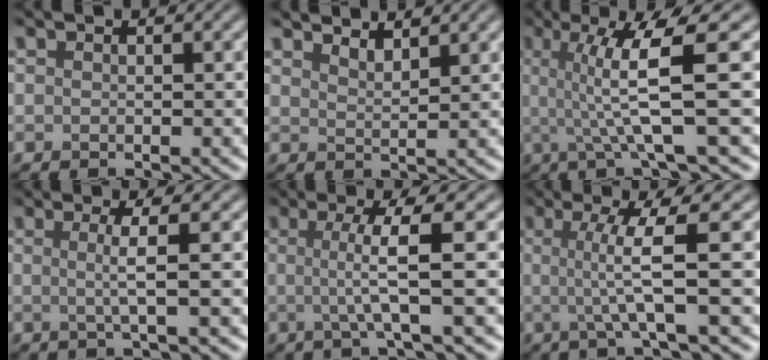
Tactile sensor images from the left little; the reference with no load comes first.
{"total": 2.8, "force": [2.5, 0.5, 0.9], "torque": [-0.004, 0.003, 0.038]}
{"total": 7.0, "force": [0.8, 1.0, 6.9], "torque": [-0.117, 0.007, 0.013]}
{"total": 2.6, "force": [0.2, 0.5, 2.6], "torque": [-0.049, 0.002, -0.006]}
{"total": 4.7, "force": [0.2, 0.7, 4.7], "torque": [-0.076, 0.002, -0.002]}
{"total": 5.1, "force": [0.2, 0.6, 5.1], "torque": [-0.089, 0.001, 0.002]}